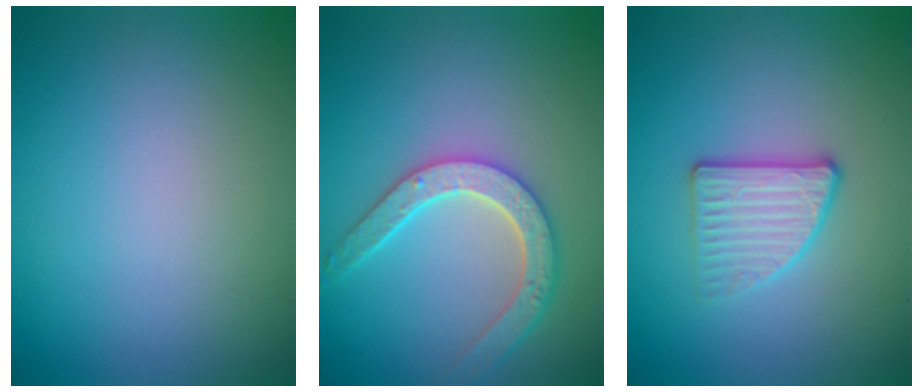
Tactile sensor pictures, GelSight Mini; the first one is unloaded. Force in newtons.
{"total": 4.6, "press": 3.8, "slide": 2.6}
{"total": 2.8, "press": 2.5, "slide": 1.2}